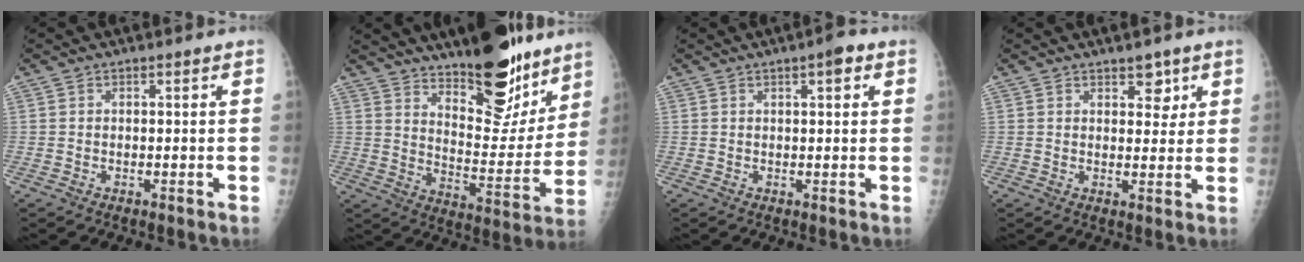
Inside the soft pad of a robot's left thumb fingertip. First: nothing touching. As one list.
[{"total": 21.2, "force": [15.6, 7.6, 12.2], "torque": [-0.123, -0.106, 0.237]}, {"total": 3.1, "force": [1.5, 0.9, 2.6], "torque": [-0.030, 0.000, 0.016]}, {"total": 4.1, "force": [2.5, 2.2, 2.3], "torque": [-0.005, -0.013, 0.033]}]